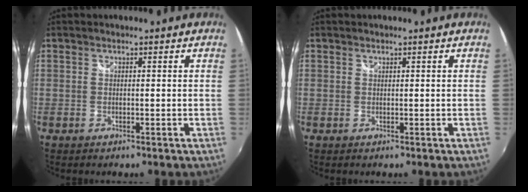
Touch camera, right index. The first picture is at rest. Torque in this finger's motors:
{"motor_torque": [0.10, 0.05, 0.03, 0.01]}